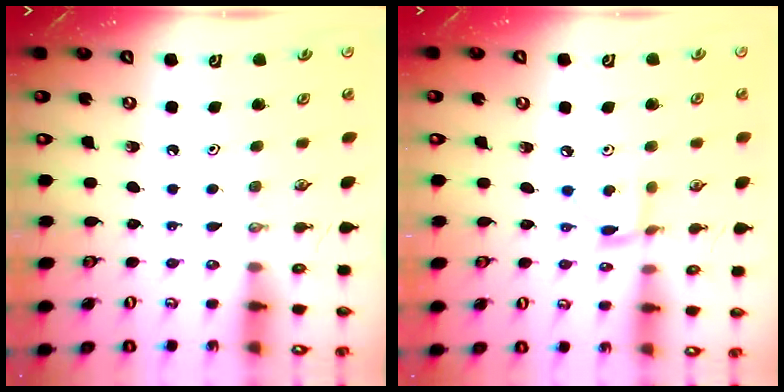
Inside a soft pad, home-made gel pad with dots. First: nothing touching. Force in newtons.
{"total": 5.2, "press": 5.2, "slide": 0.2}